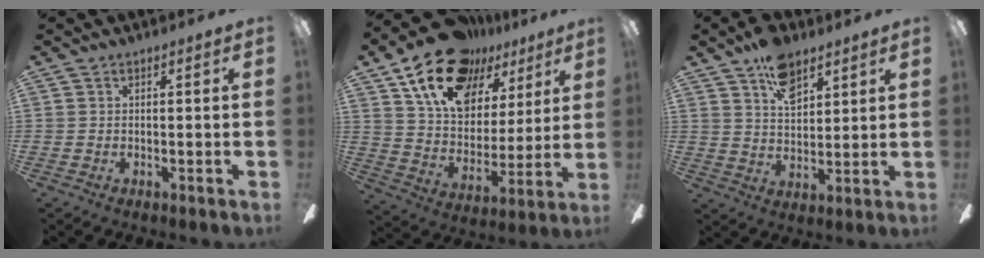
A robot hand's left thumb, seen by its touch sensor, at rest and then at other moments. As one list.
[{"total": 19.6, "force": [13.3, 11.0, 9.2], "torque": [-0.173, -0.071, 0.243]}, {"total": 10.1, "force": [6.5, 5.4, 5.4], "torque": [-0.083, -0.023, 0.115]}]